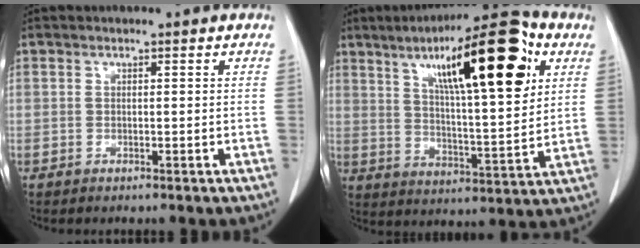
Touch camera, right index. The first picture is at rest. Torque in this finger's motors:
{"motor_torque": [1.12, 1.02, 0.79, 0.21]}